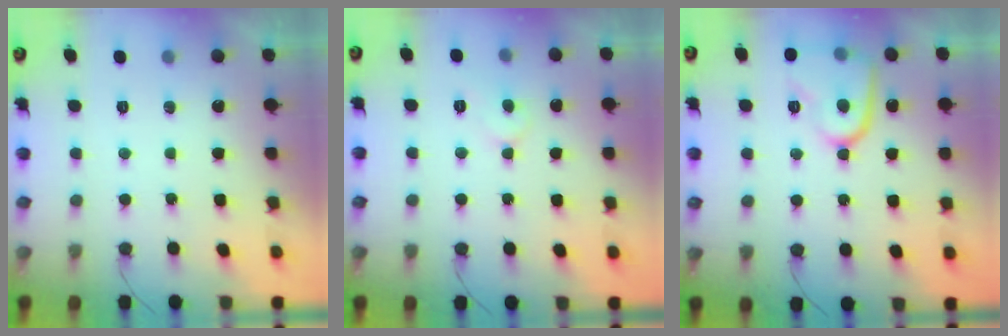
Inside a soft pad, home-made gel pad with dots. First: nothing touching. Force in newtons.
{"total": 4.6, "press": 4.6, "slide": 0.4}
{"total": 12.5, "press": 12.4, "slide": 1.2}